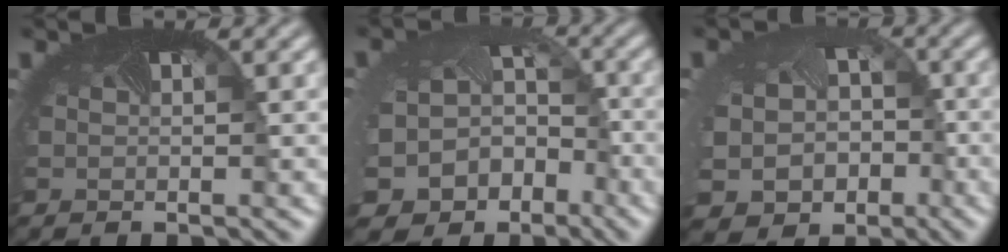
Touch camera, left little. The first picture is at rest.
{"total": 12.0, "force": [-6.7, 9.3, 3.4], "torque": [-0.081, -0.066, -0.082]}
{"total": 9.0, "force": [-3.2, 7.6, 3.6], "torque": [-0.077, -0.051, -0.046]}